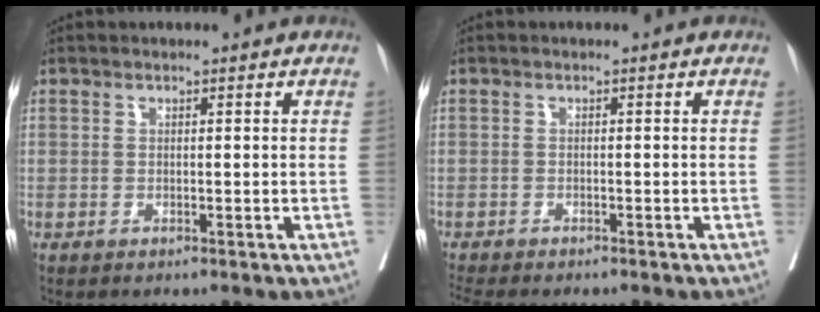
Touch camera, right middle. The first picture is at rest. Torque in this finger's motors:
{"motor_torque": [0.73, -0.77, 0.05, 0.03]}